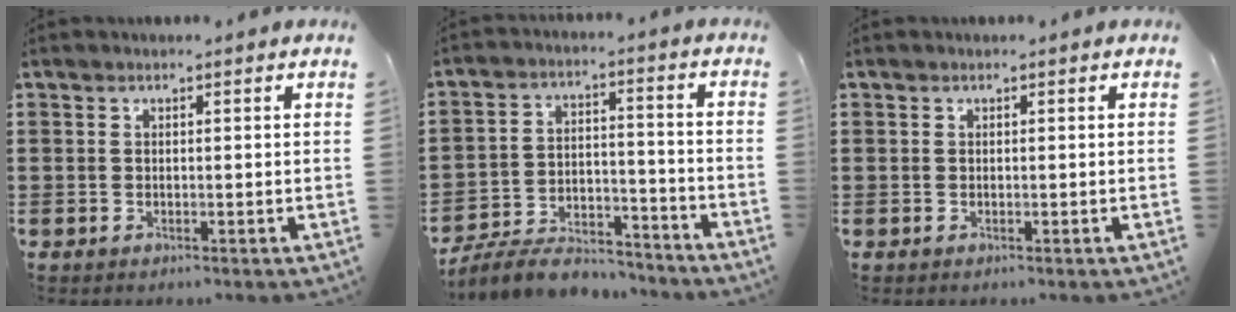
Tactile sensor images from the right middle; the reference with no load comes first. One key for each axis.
{"total": 7.6, "fx": -7.1, "fy": 1.7, "fz": 2.0, "tx": -0.043, "ty": 0.018, "tz": -0.139}
{"total": 0.0}